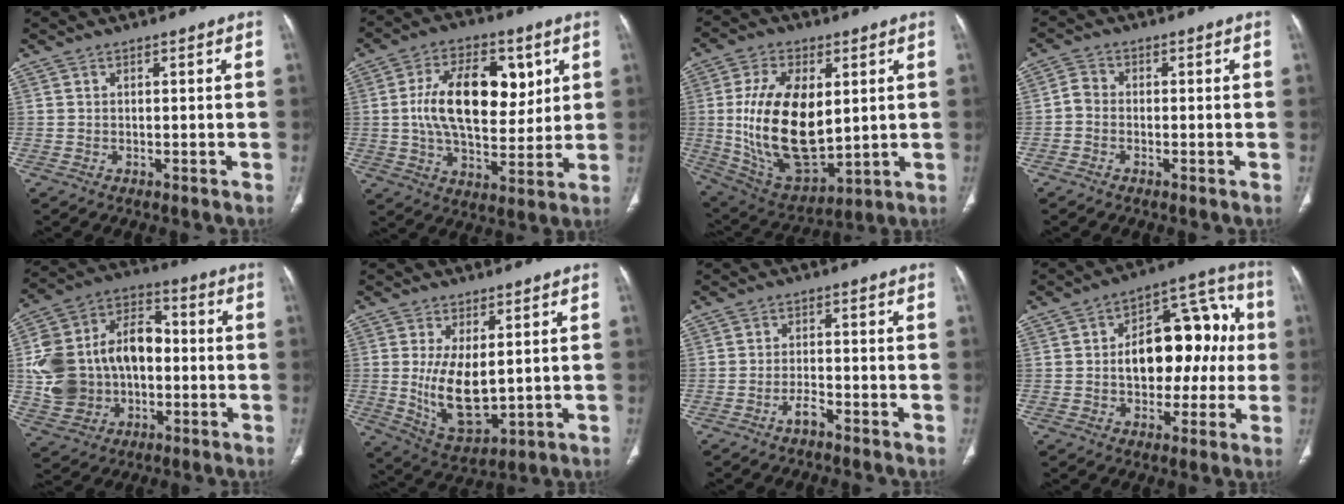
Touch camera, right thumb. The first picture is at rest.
{"total": 18.2, "force": [4.0, 10.0, 14.6], "torque": [-0.204, -0.009, 0.066]}
{"total": 20.7, "force": [1.9, 11.2, 17.4], "torque": [-0.311, -0.019, 0.052]}
{"total": 2.5, "force": [-0.9, 1.9, 1.3], "torque": [-0.019, 0.008, -0.028]}
{"total": 20.3, "force": [-0.5, 14.5, 14.2], "torque": [-0.251, 0.038, 0.000]}
{"total": 10.9, "force": [0.7, 5.4, 9.5], "torque": [-0.158, -0.024, 0.034]}
{"total": 2.3, "force": [-1.8, 0.5, 1.4], "torque": [-0.028, 0.010, -0.036]}
{"total": 18.4, "force": [0.8, 11.3, 14.5], "torque": [-0.155, 0.045, 0.011]}